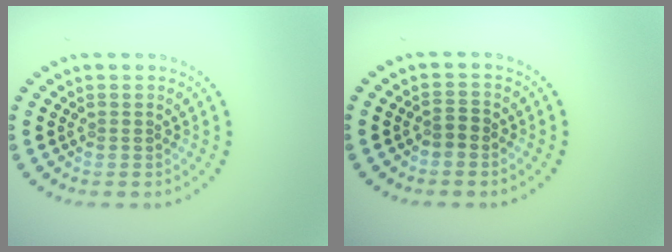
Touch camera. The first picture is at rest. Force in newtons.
{"total": 1.1, "press": 1.0, "slide": 0.6}